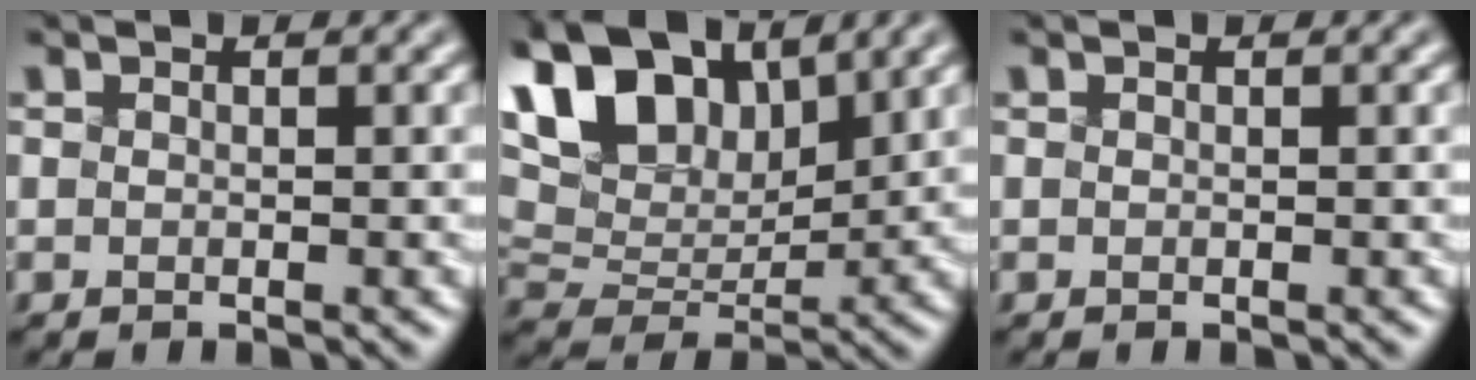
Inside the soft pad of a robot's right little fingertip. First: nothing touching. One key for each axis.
{"total": 13.0, "fx": 6.7, "fy": 7.1, "fz": 8.5, "tx": -0.185, "ty": 0.037, "tz": 0.109}
{"total": 0.0}